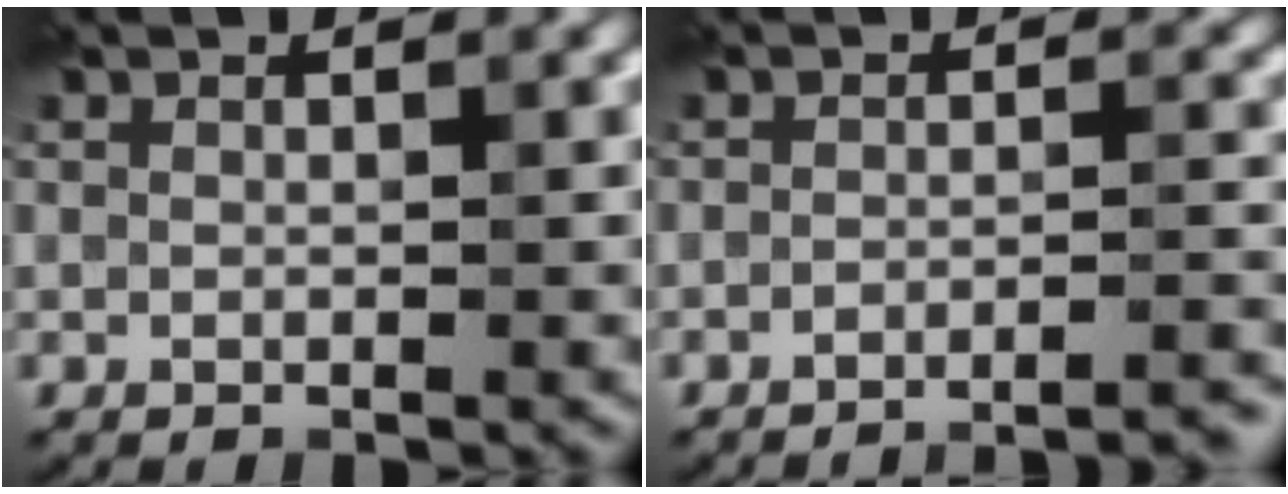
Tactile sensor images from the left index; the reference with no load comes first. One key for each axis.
{"total": 5.6, "fx": -5.3, "fy": 0.8, "fz": 1.8, "tx": -0.011, "ty": 0.021, "tz": -0.070}